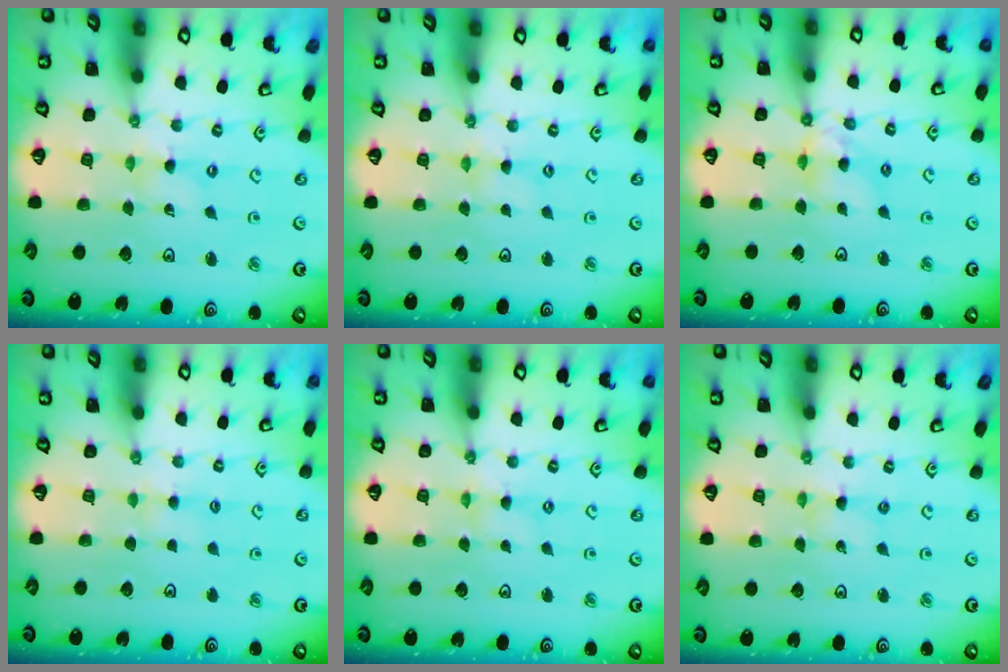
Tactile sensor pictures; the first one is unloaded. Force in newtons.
{"total": 2.1, "press": 2.1, "slide": 0.3}
{"total": 7.2, "press": 7.2, "slide": 0.6}
{"total": 3.2, "press": 3.2, "slide": 0.5}
{"total": 0.0}
{"total": 1.6, "press": 1.6, "slide": 0.2}